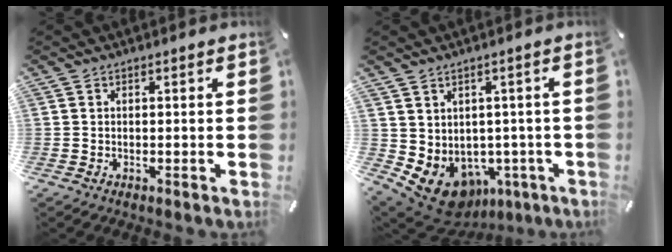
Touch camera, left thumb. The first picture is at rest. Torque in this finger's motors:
{"motor_torque": [1.26, 1.70, 0.63, -0.14, 0.17]}